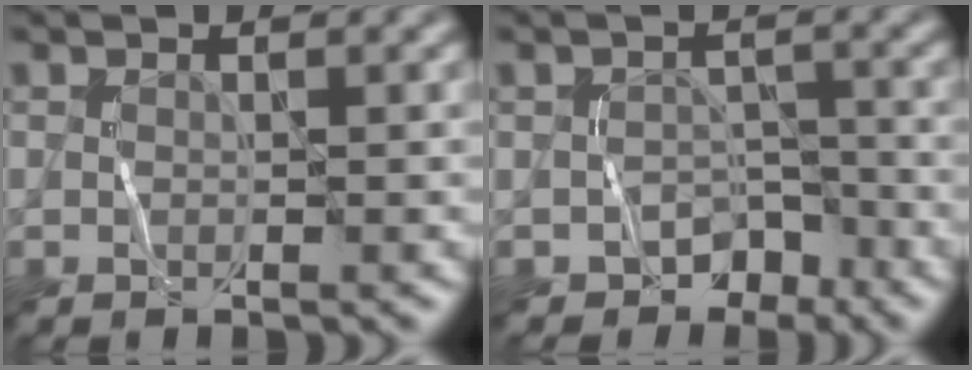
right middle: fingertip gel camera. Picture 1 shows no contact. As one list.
[{"total": 3.0, "force": [-2.4, 1.8, 0.3], "torque": [0.011, 0.003, -0.033]}]